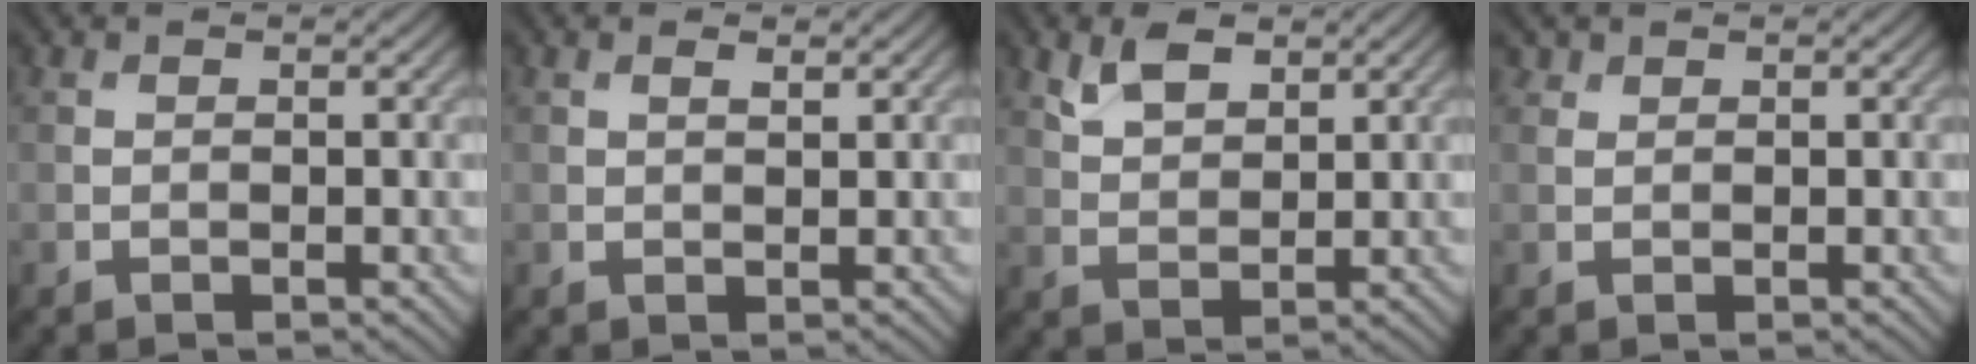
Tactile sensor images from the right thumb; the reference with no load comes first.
{"total": 1.0, "force": [0.7, 0.3, 0.7], "torque": [-0.016, -0.002, 0.012]}
{"total": 4.1, "force": [2.7, 2.0, 2.4], "torque": [-0.056, -0.001, 0.055]}
{"total": 1.0, "force": [0.9, 0.4, 0.3], "torque": [-0.009, 0.001, 0.020]}